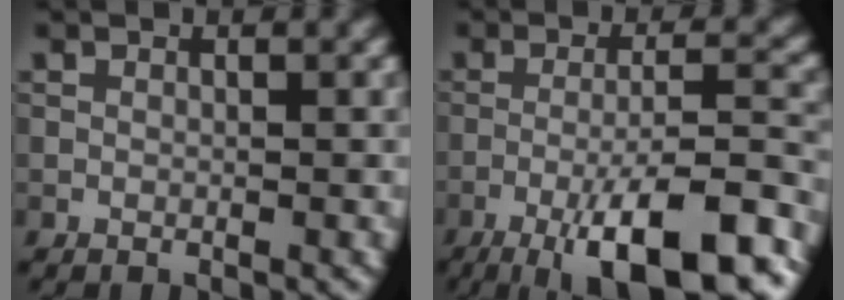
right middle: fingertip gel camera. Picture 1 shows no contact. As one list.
[{"total": 11.7, "force": [-6.6, 2.4, 9.3], "torque": [-0.144, 0.003, -0.105]}]